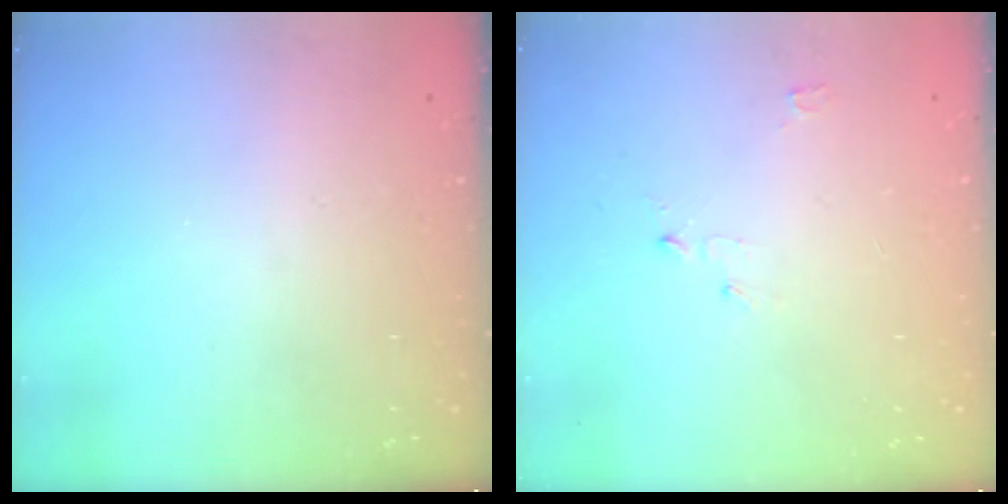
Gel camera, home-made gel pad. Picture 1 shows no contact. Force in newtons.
{"total": 2.7, "press": 2.6, "slide": 0.3}